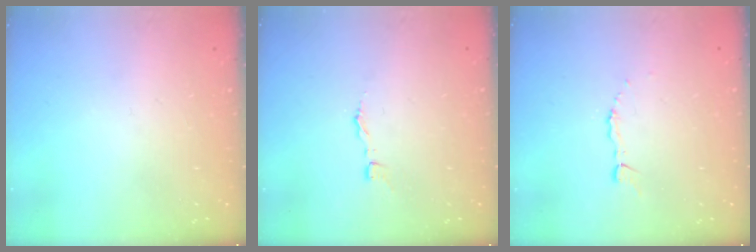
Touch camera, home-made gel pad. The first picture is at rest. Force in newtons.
{"total": 2.9, "press": 2.9, "slide": 0.2}
{"total": 3.9, "press": 3.9, "slide": 0.4}